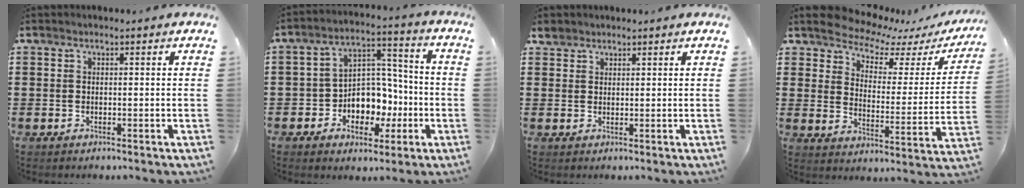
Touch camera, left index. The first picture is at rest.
{"total": 7.6, "force": [-1.9, 6.6, 3.3], "torque": [-0.058, 0.011, -0.030]}
{"total": 1.8, "force": [1.6, 0.9, 0.1], "torque": [-0.007, 0.005, 0.032]}
{"total": 5.6, "force": [5.4, 1.2, 1.0], "torque": [-0.055, -0.043, 0.092]}